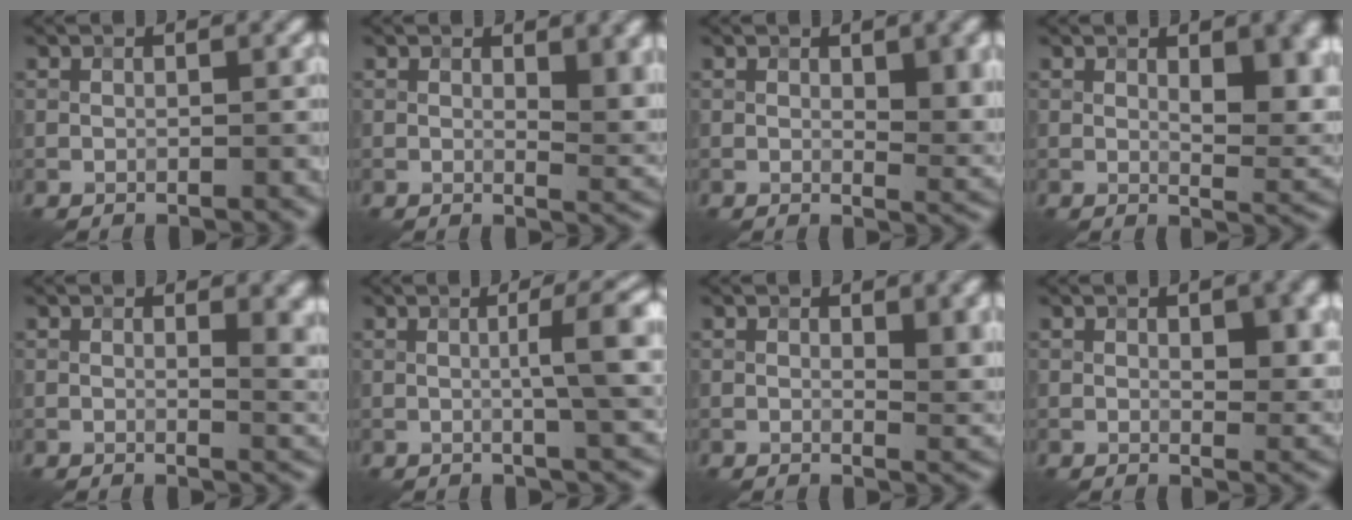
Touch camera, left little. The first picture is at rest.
{"total": 4.6, "force": [1.2, 1.6, 4.1], "torque": [-0.051, -0.003, 0.020]}
{"total": 5.0, "force": [0.9, 1.8, 4.6], "torque": [-0.057, -0.003, 0.017]}
{"total": 6.6, "force": [1.5, 2.7, 5.8], "torque": [-0.077, -0.003, 0.029]}
{"total": 5.2, "force": [1.3, 2.2, 4.6], "torque": [-0.035, -0.002, 0.019]}
{"total": 5.7, "force": [0.3, 0.9, 5.6], "torque": [-0.081, 0.012, 0.004]}
{"total": 3.9, "force": [1.1, 1.2, 3.6], "torque": [-0.045, -0.003, 0.018]}
{"total": 4.4, "force": [0.9, 1.8, 3.9], "torque": [-0.046, 0.000, 0.018]}